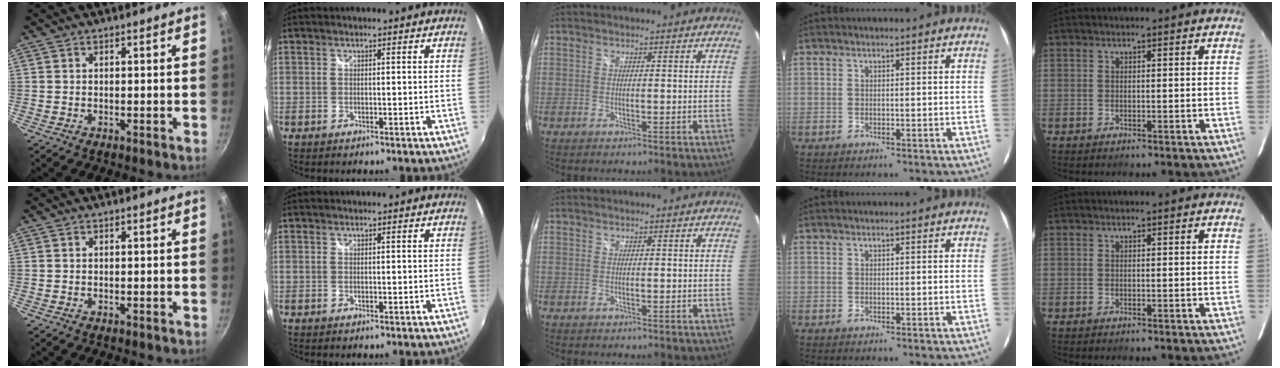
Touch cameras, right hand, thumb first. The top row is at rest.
{}